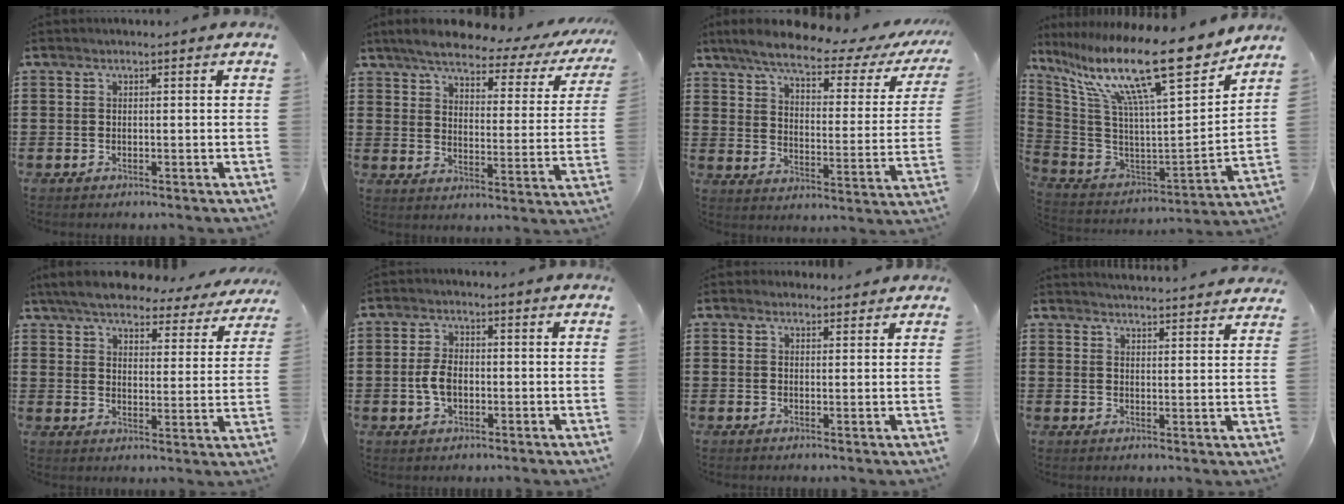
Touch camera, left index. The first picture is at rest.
{"total": 5.4, "force": [4.5, 1.1, 2.8], "torque": [-0.078, -0.021, 0.071]}
{"total": 7.6, "force": [6.0, 1.1, 4.6], "torque": [-0.107, -0.033, 0.096]}
{"total": 19.1, "force": [13.4, 2.9, 13.3], "torque": [-0.267, -0.088, 0.212]}
{"total": 6.7, "force": [6.2, 1.0, 2.3], "torque": [-0.073, -0.030, 0.108]}
{"total": 4.3, "force": [-0.5, 2.5, 3.5], "torque": [-0.087, -0.003, -0.015]}
{"total": 2.0, "force": [1.8, 0.7, 0.1], "torque": [-0.006, 0.004, 0.036]}
{"total": 3.6, "force": [3.6, -0.5, 0.0], "torque": [-0.003, -0.025, 0.062]}